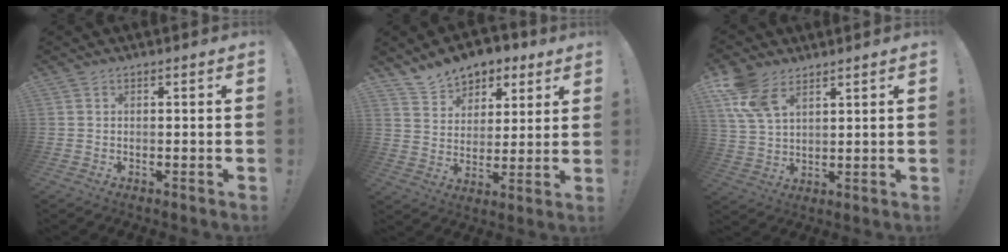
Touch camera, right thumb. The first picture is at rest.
{"total": 11.5, "force": [8.7, 6.9, 2.8], "torque": [-0.042, -0.062, 0.168]}
{"total": 10.8, "force": [6.5, 5.9, 6.3], "torque": [-0.139, -0.021, 0.126]}